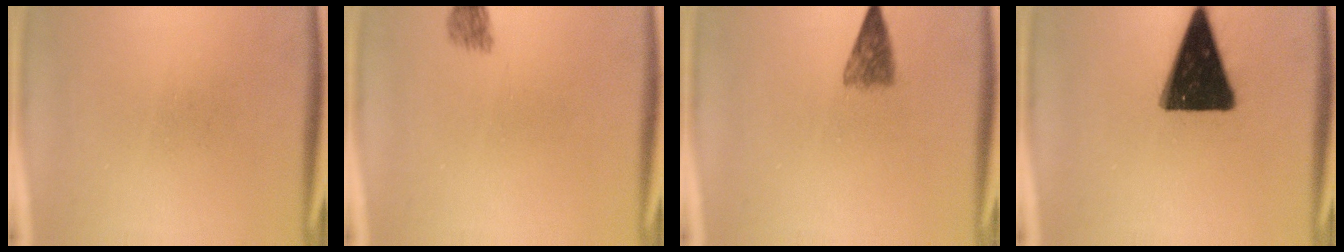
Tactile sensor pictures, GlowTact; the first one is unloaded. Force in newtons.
{"total": 2.1}
{"total": 3.4}
{"total": 17.6}